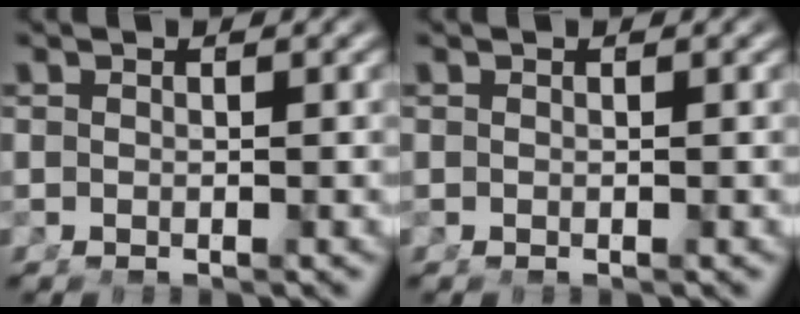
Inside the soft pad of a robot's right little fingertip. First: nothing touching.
{"total": 0.0}